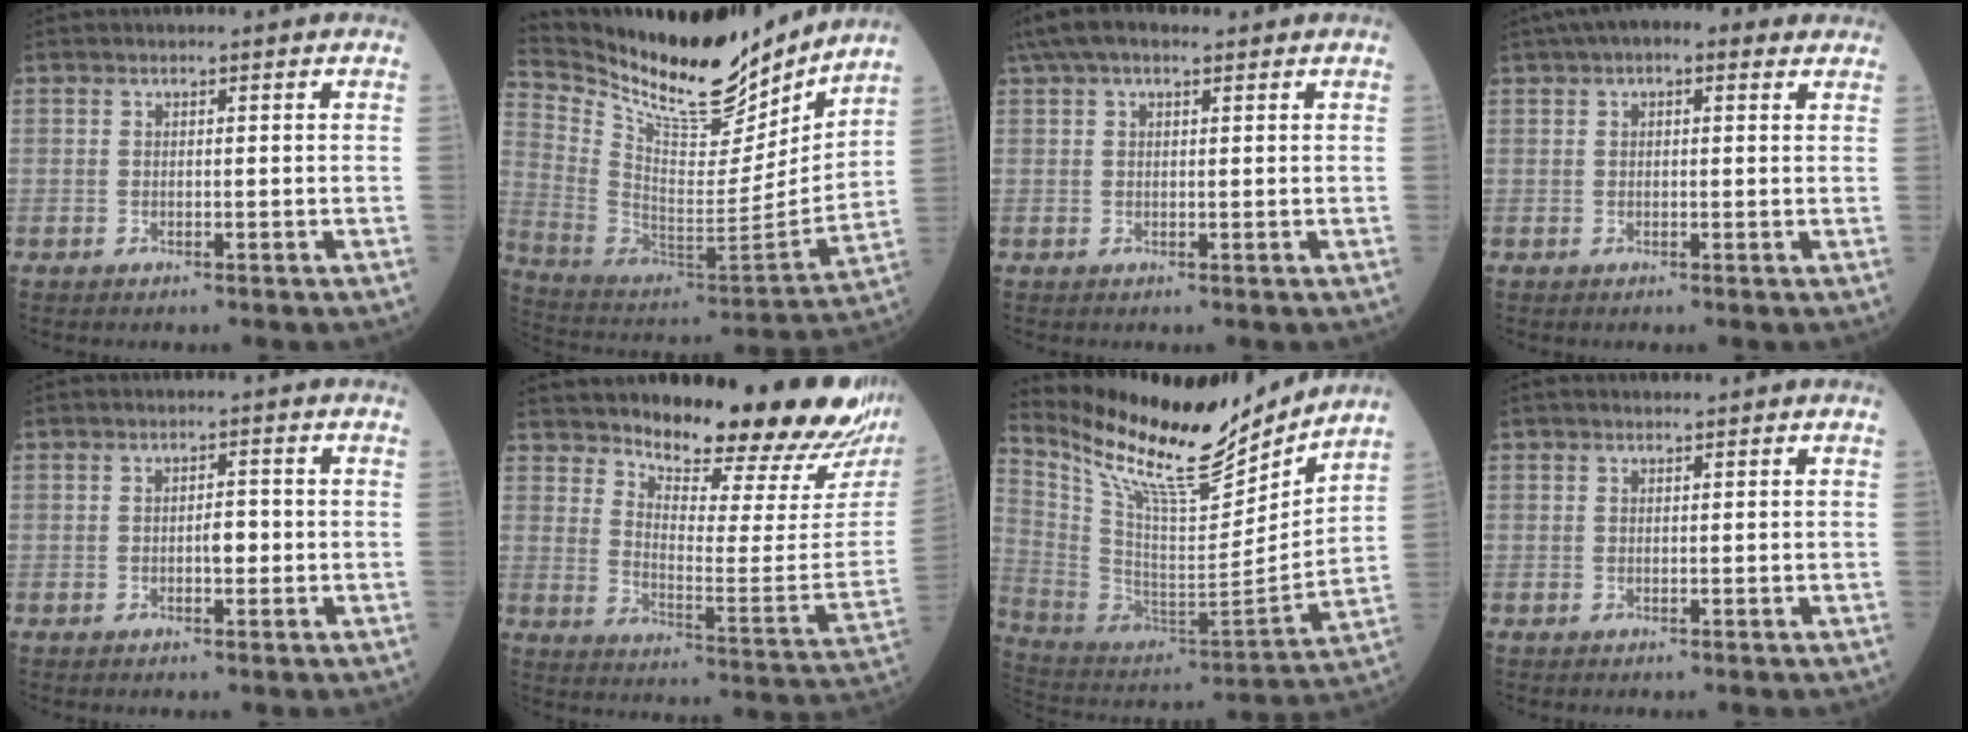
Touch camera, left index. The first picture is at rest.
{"total": 21.1, "force": [18.5, 5.5, 8.7], "torque": [-0.170, -0.040, 0.311]}
{"total": 6.5, "force": [4.4, 2.3, 4.1], "torque": [-0.082, 0.039, 0.078]}
{"total": 7.7, "force": [4.9, 2.9, 5.1], "torque": [-0.076, 0.041, 0.070]}
{"total": 2.1, "force": [-0.6, 0.8, 1.9], "torque": [-0.025, 0.000, -0.011]}
{"total": 22.1, "force": [19.9, 1.6, 9.4], "torque": [-0.141, -0.102, 0.257]}
{"total": 21.1, "force": [18.2, 3.4, 10.0], "torque": [-0.196, -0.034, 0.313]}
{"total": 0.8, "force": [0.6, 0.2, 0.4], "torque": [-0.010, 0.007, 0.008]}